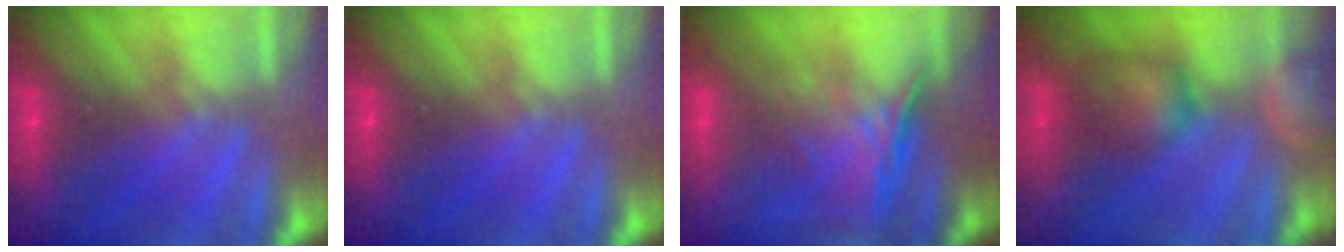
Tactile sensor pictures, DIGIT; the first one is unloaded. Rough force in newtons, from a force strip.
{"total": 0.0}
{"total": 1.3}
{"total": 6.9}